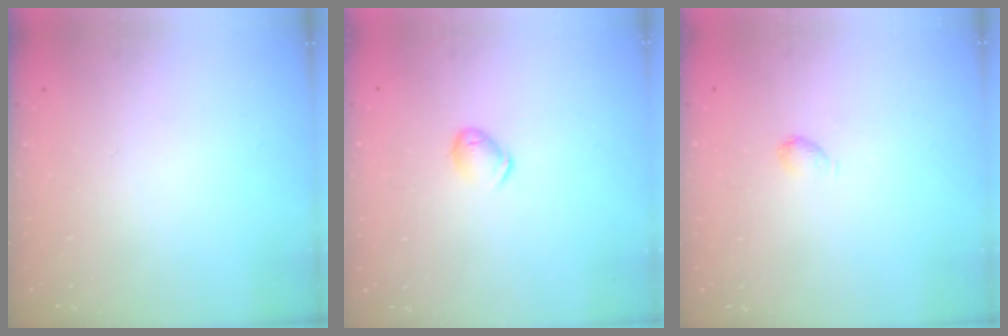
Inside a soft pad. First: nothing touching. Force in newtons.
{"total": 5.6, "press": 5.5, "slide": 1.0}
{"total": 3.0, "press": 3.0, "slide": 0.5}